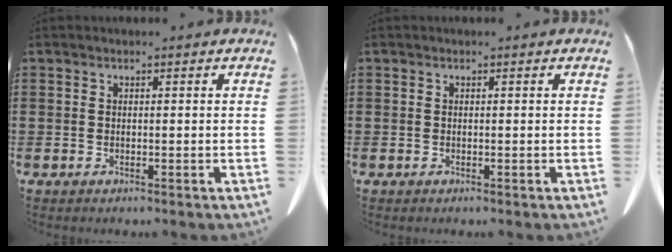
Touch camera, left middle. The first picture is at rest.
{"total": 0.0}